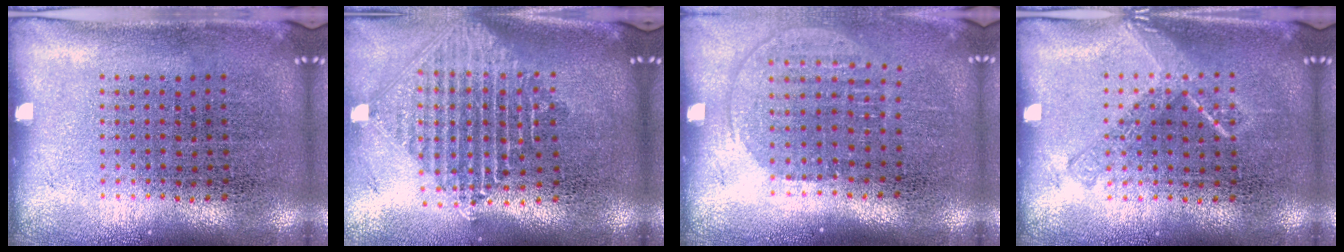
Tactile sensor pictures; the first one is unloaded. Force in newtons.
{"total": 2.3, "press": 1.8, "slide": 1.6}
{"total": 1.4, "press": 1.1, "slide": 0.7}
{"total": 2.1, "press": 2.0, "slide": 0.2}